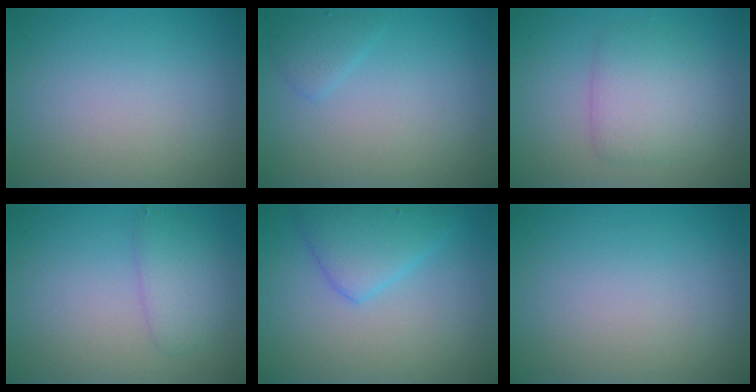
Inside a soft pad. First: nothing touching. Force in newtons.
{"total": 1.3, "press": 1.3, "slide": 0.1}
{"total": 3.5, "press": 3.5, "slide": 0.2}
{"total": 2.4, "press": 2.4, "slide": 0.1}
{"total": 3.7, "press": 3.7, "slide": 0.1}
{"total": 0.0}